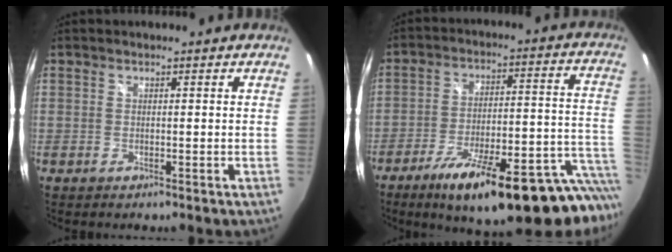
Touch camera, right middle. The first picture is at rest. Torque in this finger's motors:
{"motor_torque": [1.10, -1.04, 0.39, 0.16]}